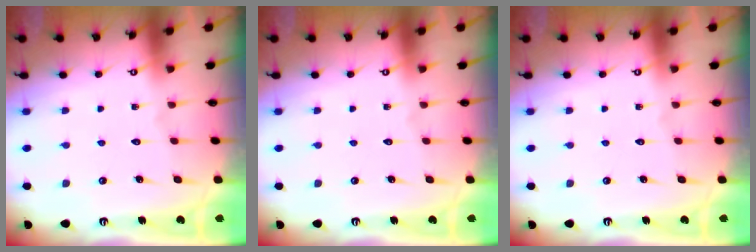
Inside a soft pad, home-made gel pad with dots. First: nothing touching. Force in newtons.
{"total": 0.0}
{"total": 0.0}